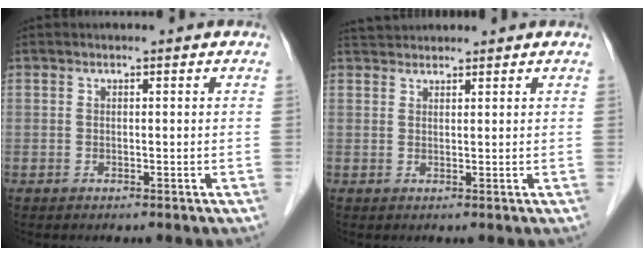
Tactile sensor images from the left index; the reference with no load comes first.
{"total": 3.0, "force": [2.9, 0.5, 0.3], "torque": [-0.009, 0.028, 0.055]}